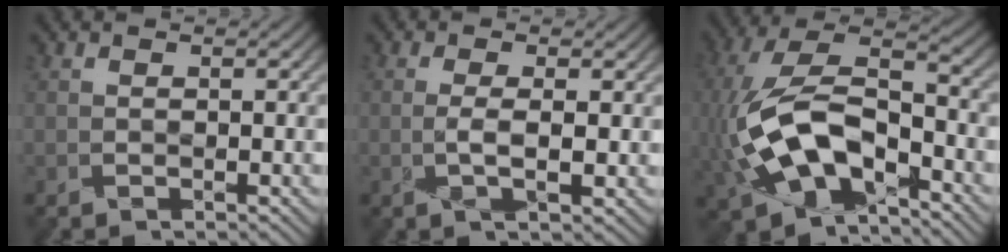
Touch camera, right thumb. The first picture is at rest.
{"total": 2.3, "force": [-0.3, 0.5, 2.3], "torque": [-0.050, -0.001, -0.004]}
{"total": 14.6, "force": [-4.6, 7.7, 11.5], "torque": [-0.274, -0.013, -0.086]}